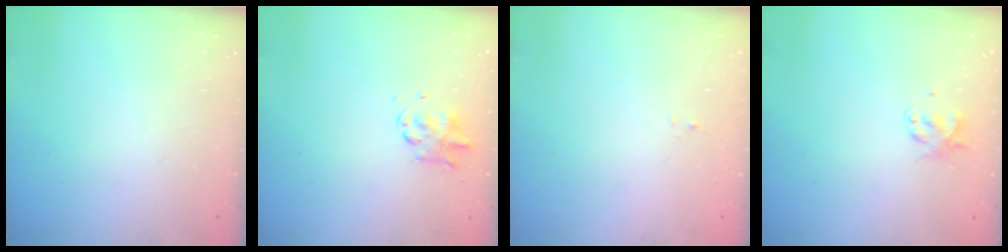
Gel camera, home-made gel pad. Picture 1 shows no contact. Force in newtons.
{"total": 2.9, "press": 2.9, "slide": 0.7}
{"total": 0.0}
{"total": 2.0, "press": 1.9, "slide": 0.5}